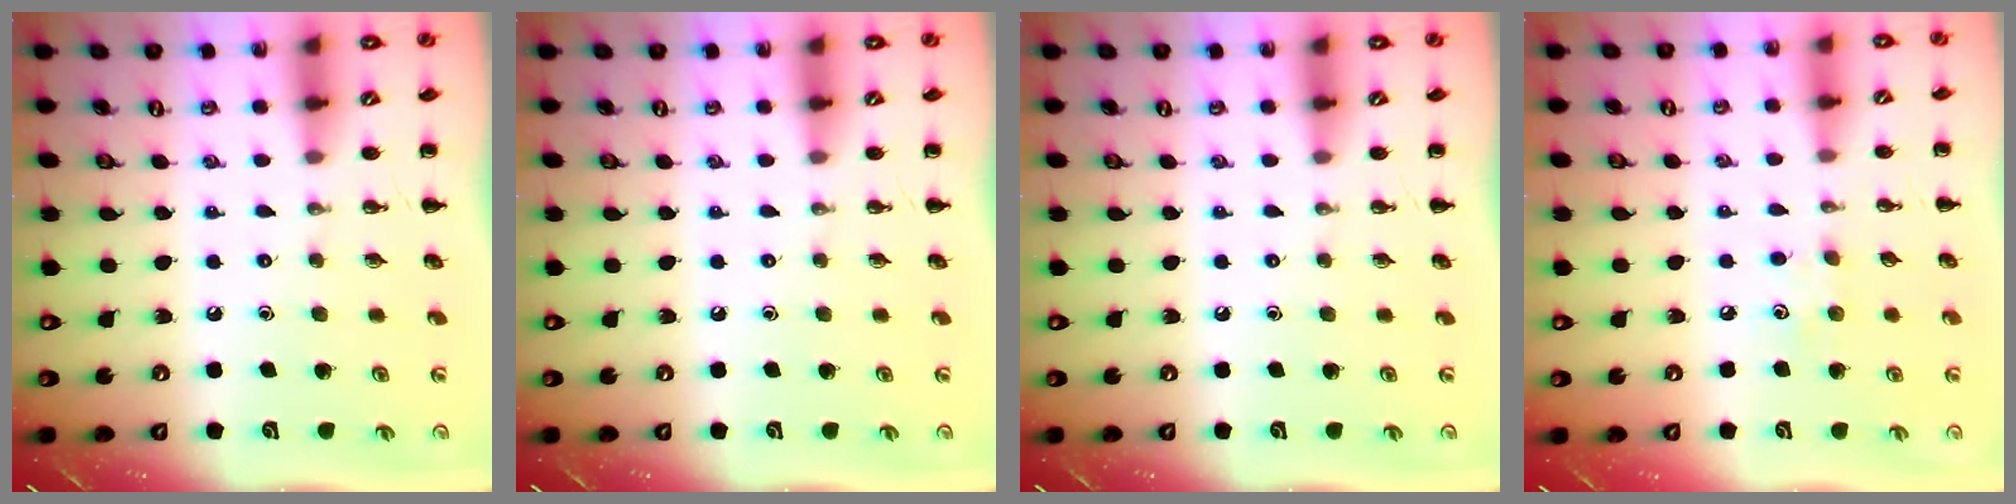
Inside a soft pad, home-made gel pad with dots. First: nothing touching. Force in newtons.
{"total": 0.0}
{"total": 0.0}
{"total": 6.3, "press": 6.1, "slide": 1.8}